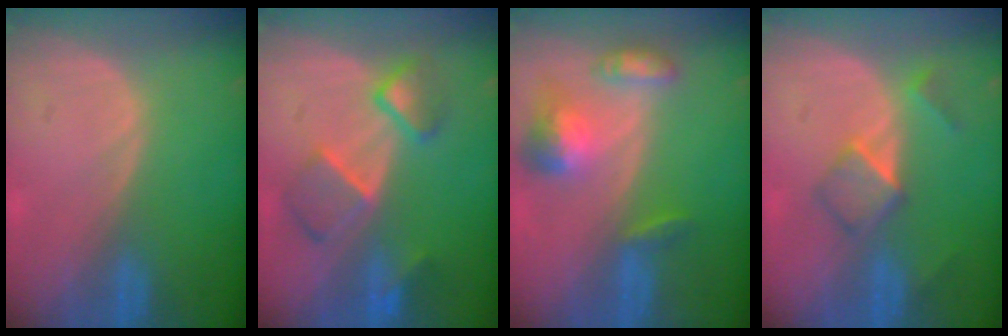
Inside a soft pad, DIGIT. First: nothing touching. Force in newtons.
{"total": 6.8, "press": 6.6, "slide": 1.2}
{"total": 7.0, "press": 6.5, "slide": 2.6}
{"total": 5.2, "press": 4.5, "slide": 2.6}